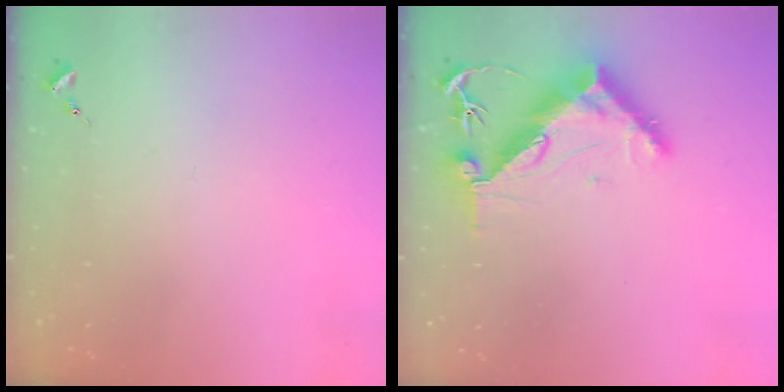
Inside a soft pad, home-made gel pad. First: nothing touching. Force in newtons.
{"total": 11.0, "press": 10.9, "slide": 1.0}